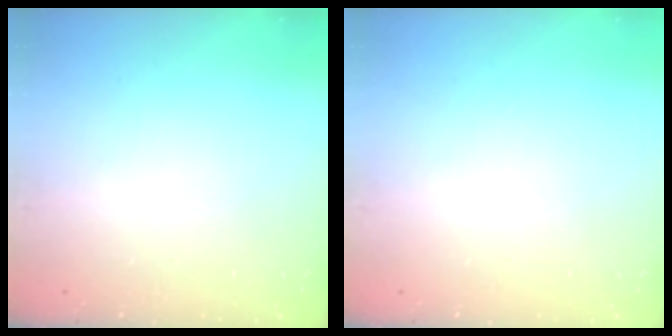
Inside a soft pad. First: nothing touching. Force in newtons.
{"total": 0.0}